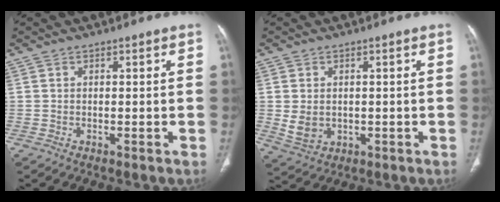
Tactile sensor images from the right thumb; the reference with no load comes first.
{"total": 5.0, "force": [0.0, 3.9, 3.1], "torque": [-0.051, -0.005, 0.016]}